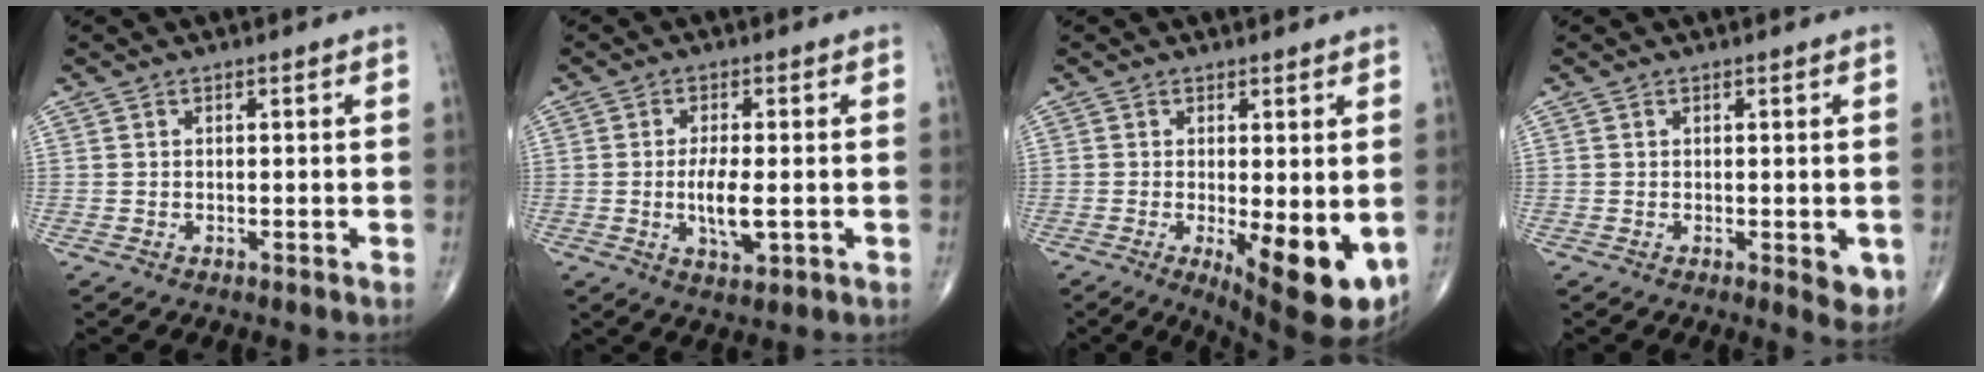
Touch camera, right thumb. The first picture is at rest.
{"total": 5.9, "force": [-0.8, 2.0, 5.5], "torque": [-0.105, -0.011, -0.014]}
{"total": 11.8, "force": [-2.7, 3.9, 10.8], "torque": [-0.141, -0.025, -0.026]}
{"total": 4.0, "force": [-0.8, 1.6, 3.6], "torque": [-0.029, -0.007, -0.007]}